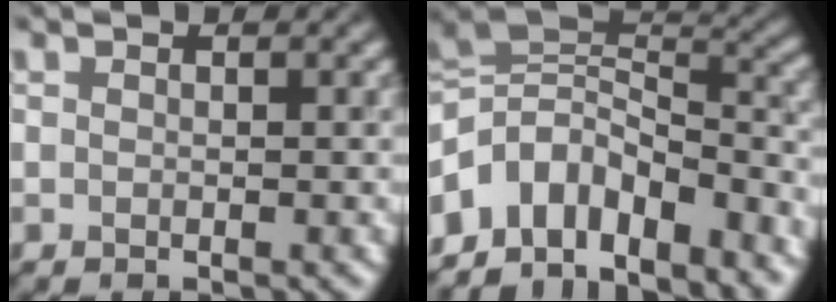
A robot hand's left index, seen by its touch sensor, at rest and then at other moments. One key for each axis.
{"total": 11.3, "fx": -6.5, "fy": 6.3, "fz": 6.6, "tx": -0.111, "ty": 0.019, "tz": -0.121}